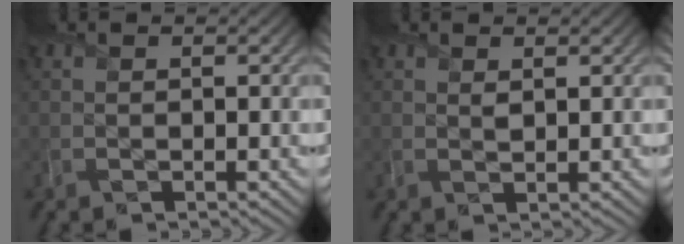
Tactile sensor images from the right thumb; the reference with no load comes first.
{"total": 1.2, "force": [0.8, 0.4, 0.7], "torque": [-0.019, -0.001, 0.016]}